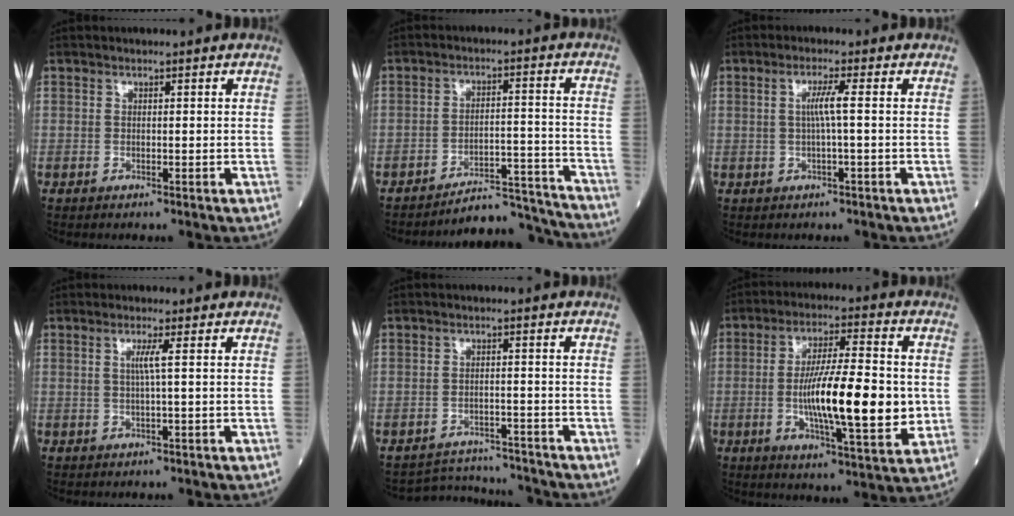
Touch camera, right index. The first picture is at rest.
{"total": 9.2, "force": [-9.2, -0.1, -0.8], "torque": [0.022, 0.037, -0.138]}
{"total": 3.0, "force": [0.2, -0.5, 3.0], "torque": [-0.059, 0.002, 0.002]}
{"total": 2.0, "force": [0.3, -0.6, 1.9], "torque": [-0.040, -0.002, 0.006]}
{"total": 6.8, "force": [-6.7, 0.8, -1.0], "torque": [0.010, 0.016, -0.098]}
{"total": 16.0, "force": [-1.4, 2.7, 15.7], "torque": [-0.268, -0.011, -0.026]}